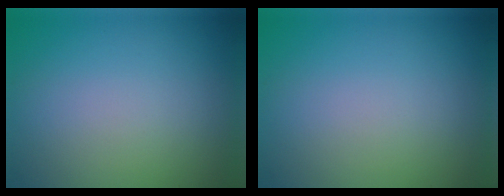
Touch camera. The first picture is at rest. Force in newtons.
{"total": 0.0}